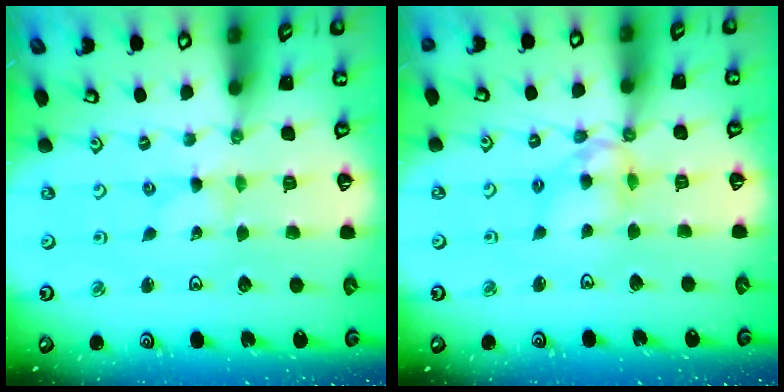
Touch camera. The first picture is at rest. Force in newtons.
{"total": 10.1, "press": 10.1, "slide": 1.0}